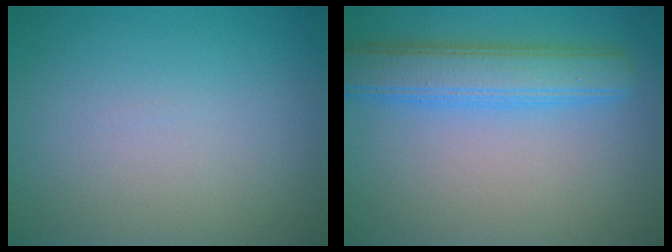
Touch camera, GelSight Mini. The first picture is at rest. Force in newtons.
{"total": 5.1, "press": 5.1, "slide": 0.2}